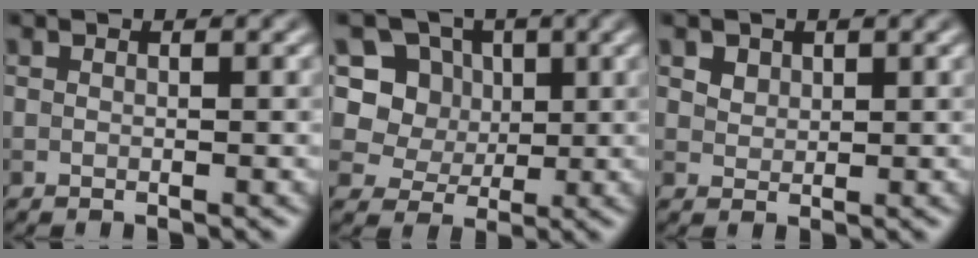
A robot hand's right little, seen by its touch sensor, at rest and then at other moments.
{"total": 7.7, "force": [2.8, 6.6, 2.8], "torque": [-0.054, 0.007, 0.037]}
{"total": 2.4, "force": [1.5, 1.6, 1.0], "torque": [-0.028, 0.001, 0.029]}